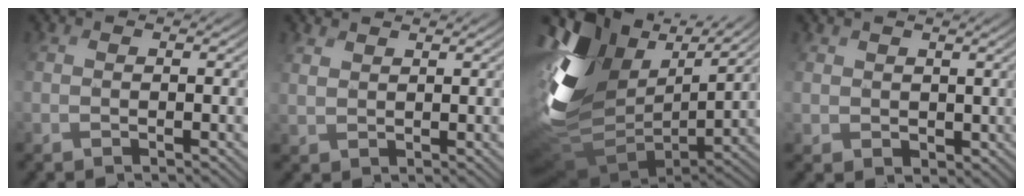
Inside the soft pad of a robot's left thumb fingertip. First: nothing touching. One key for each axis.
{"total": 2.2, "fx": 1.9, "fy": -0.1, "fz": -1.1, "tx": 0.013, "ty": 0.000, "tz": 0.039}
{"total": 11.9, "fx": 2.9, "fy": 8.3, "fz": 8.0, "tx": -0.228, "ty": -0.010, "tz": 0.069}
{"total": 2.7, "fx": 1.2, "fy": 0.6, "fz": -2.4, "tx": 0.028, "ty": -0.006, "tz": 0.030}